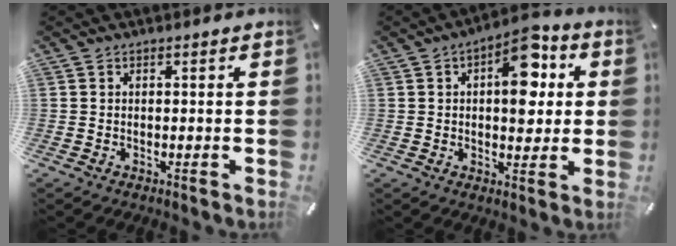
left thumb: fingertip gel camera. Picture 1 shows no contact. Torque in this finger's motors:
{"motor_torque": [1.70, 1.57, 0.20, -0.18, 0.16]}